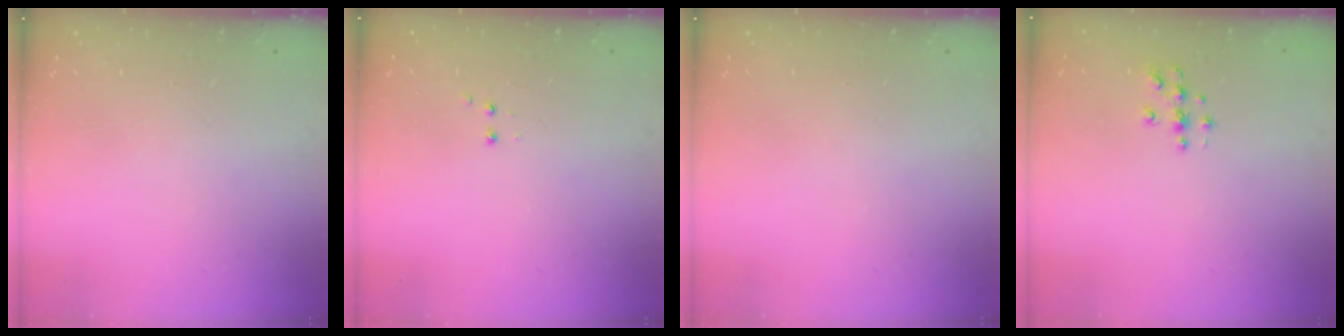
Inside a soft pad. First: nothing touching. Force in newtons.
{"total": 2.8, "press": 2.8, "slide": 0.6}
{"total": 0.0}
{"total": 4.0, "press": 4.0, "slide": 0.5}